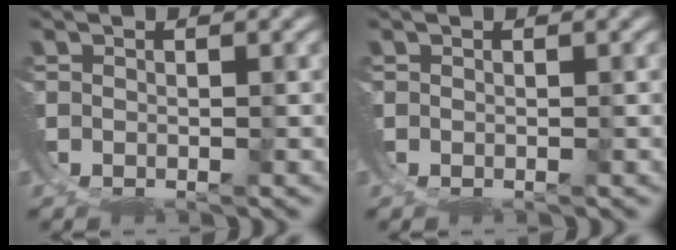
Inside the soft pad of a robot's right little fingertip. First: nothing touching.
{"total": 0.0}